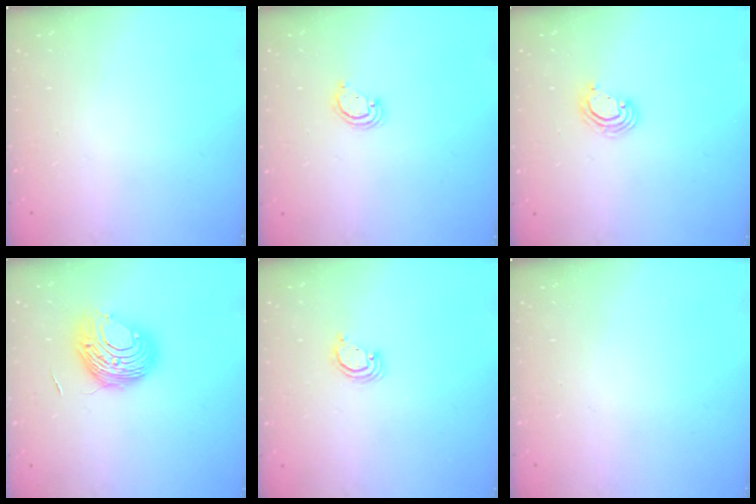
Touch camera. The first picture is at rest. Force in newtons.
{"total": 2.6, "press": 2.6, "slide": 0.3}
{"total": 3.6, "press": 3.6, "slide": 0.2}
{"total": 10.4, "press": 10.4, "slide": 0.2}
{"total": 2.6, "press": 2.6, "slide": 0.2}
{"total": 0.0}